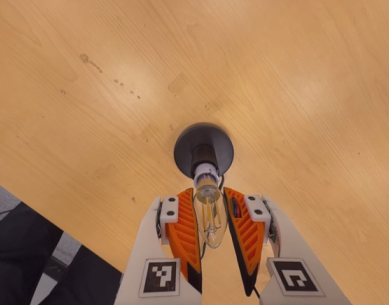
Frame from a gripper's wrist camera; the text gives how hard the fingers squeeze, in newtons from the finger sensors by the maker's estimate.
{"total": 12.1, "left": 11.7, "right": 12.5}